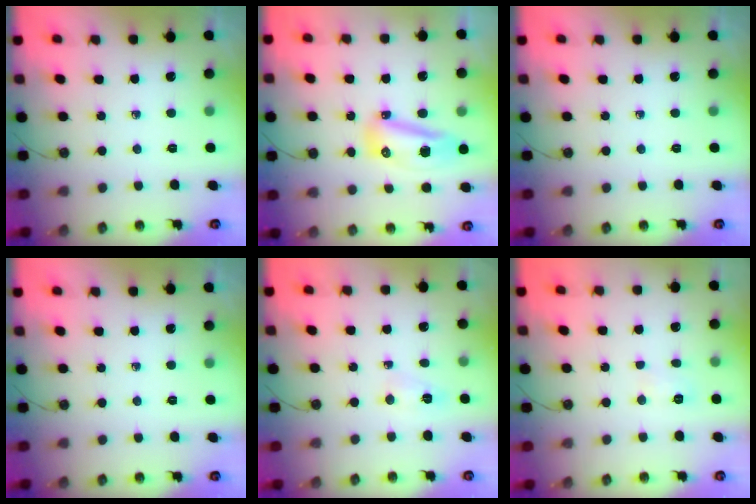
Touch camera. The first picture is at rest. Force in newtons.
{"total": 17.3, "press": 12.3, "slide": 12.1}
{"total": 0.0}
{"total": 0.0}
{"total": 3.5, "press": 3.2, "slide": 1.6}
{"total": 3.1, "press": 3.0, "slide": 1.0}